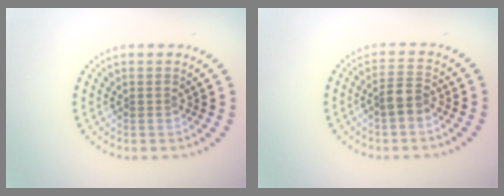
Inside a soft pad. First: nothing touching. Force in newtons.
{"total": 2.0, "press": 1.8, "slide": 0.8}